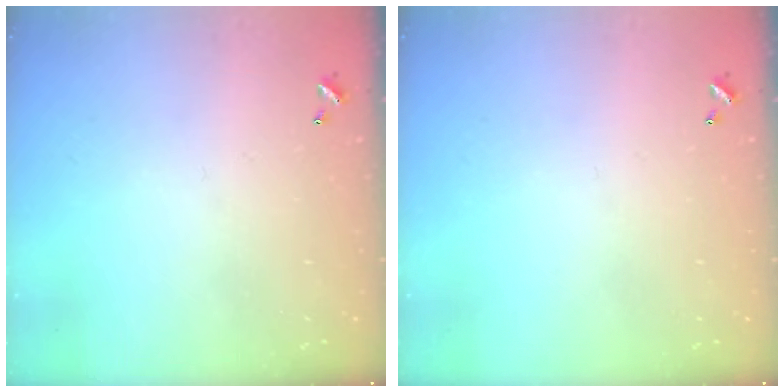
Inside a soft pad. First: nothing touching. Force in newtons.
{"total": 0.0}